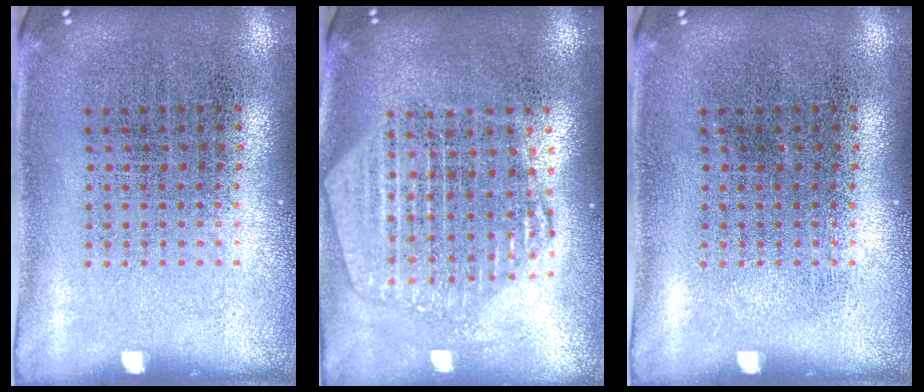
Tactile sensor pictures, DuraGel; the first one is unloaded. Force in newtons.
{"total": 2.1, "press": 1.9, "slide": 1.0}
{"total": 0.0}